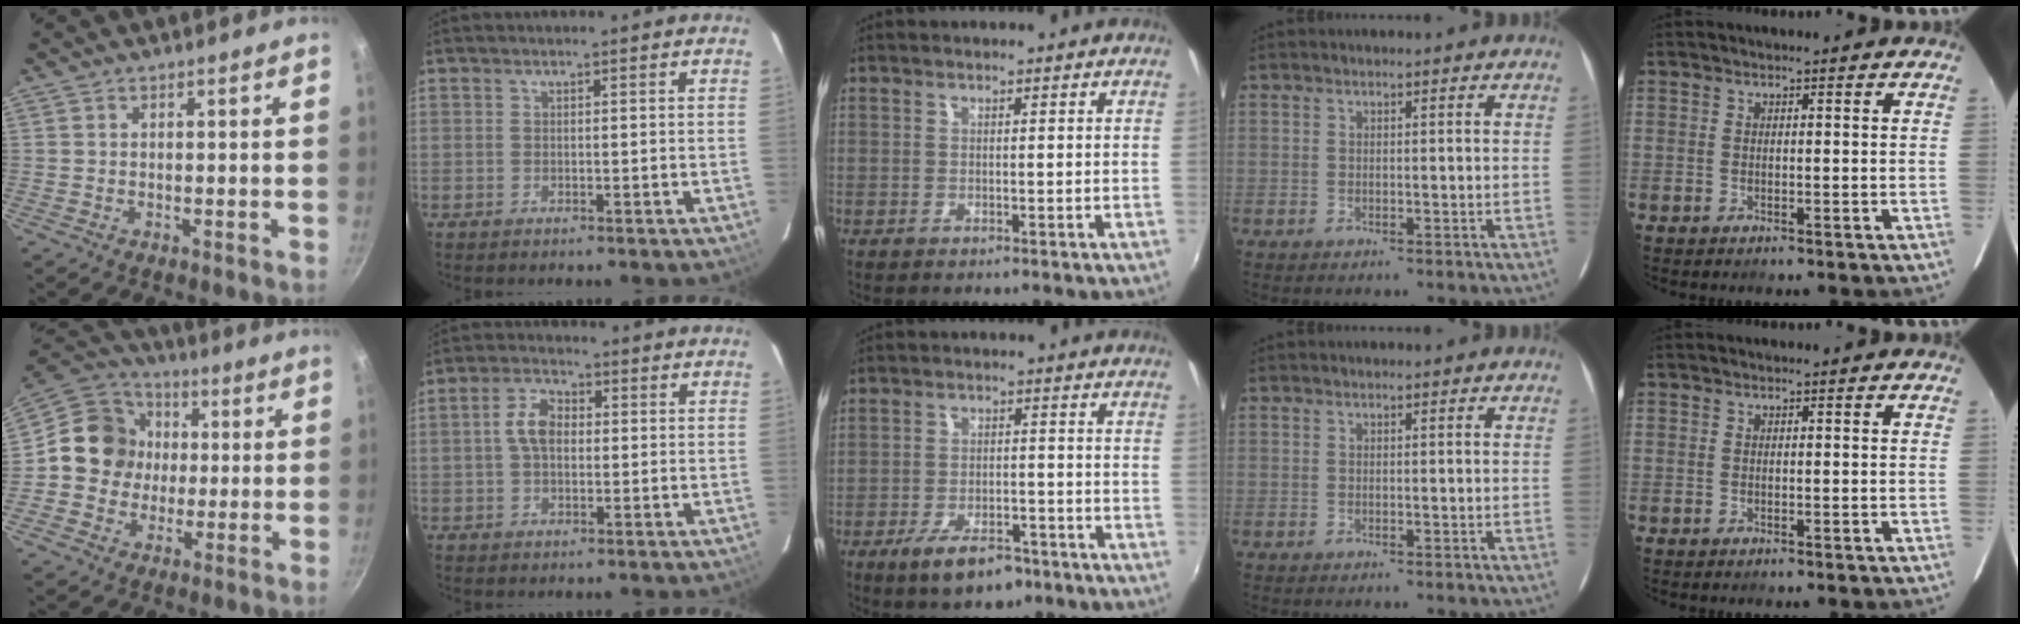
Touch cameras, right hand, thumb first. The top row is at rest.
{"thumb": {"total": 13.2, "force": [0.3, 12.1, 5.3], "torque": [-0.056, 0.026, -0.015]}, "index": {"total": 5.4, "force": [0.3, 3.5, 4.1], "torque": [-0.083, 0.016, 0.006]}, "middle": {"total": 8.9, "force": [-5.8, 3.9, 5.6], "torque": [-0.121, -0.009, -0.090]}}